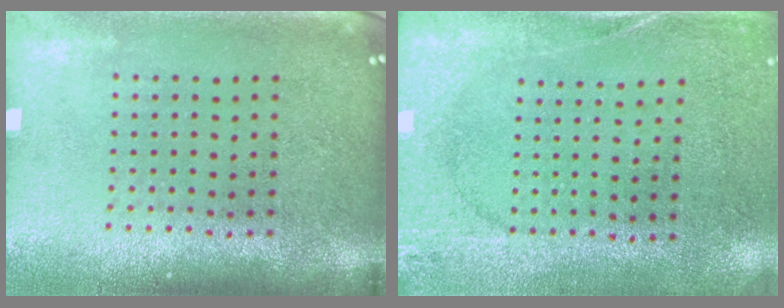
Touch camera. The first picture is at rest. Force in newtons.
{"total": 2.7, "press": 2.0, "slide": 1.7}